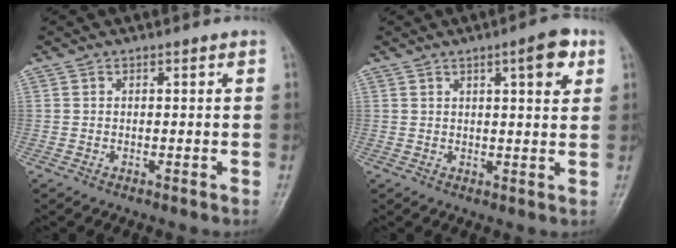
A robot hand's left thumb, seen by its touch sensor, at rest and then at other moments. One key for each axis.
{"total": 6.2, "fx": 2.9, "fy": 1.7, "fz": 5.2, "tx": -0.061, "ty": -0.010, "tz": 0.036}